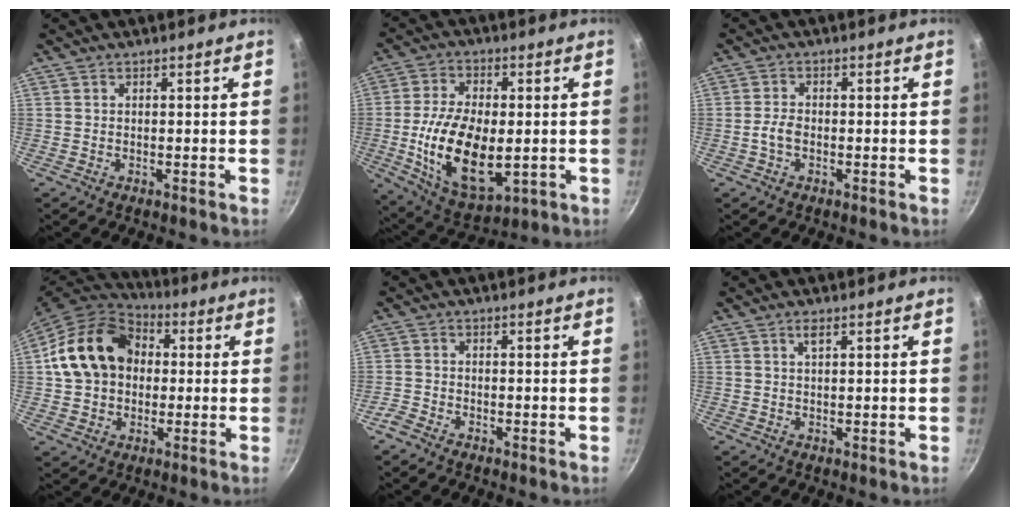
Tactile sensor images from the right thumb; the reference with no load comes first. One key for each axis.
{"total": 18.0, "fx": -1.9, "fy": 10.0, "fz": 14.9, "tx": -0.263, "ty": -0.005, "tz": -0.022}
{"total": 2.8, "fx": -0.8, "fy": 1.7, "fz": 2.0, "tx": -0.040, "ty": 0.014, "tz": -0.019}
{"total": 17.1, "fx": 2.3, "fy": 13.4, "fz": 10.4, "tx": -0.163, "ty": 0.031, "tz": 0.032}
{"total": 2.3, "fx": -1.9, "fy": 1.1, "fz": 0.8, "tx": -0.027, "ty": 0.012, "tz": -0.040}
{"total": 1.5, "fx": 0.8, "fy": 0.5, "fz": 1.2, "tx": -0.020, "ty": -0.002, "tz": 0.014}